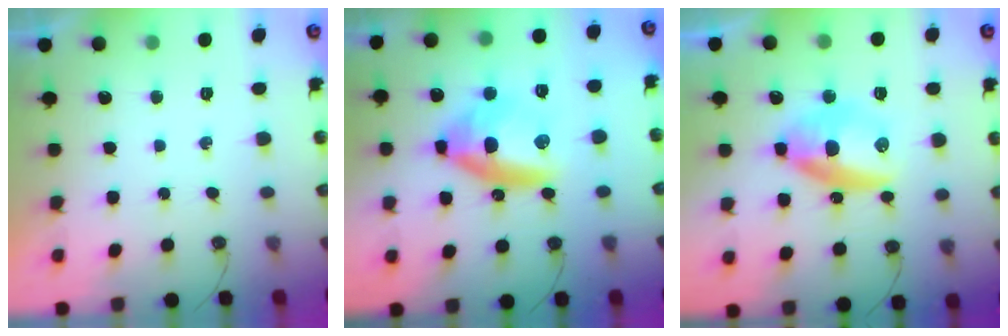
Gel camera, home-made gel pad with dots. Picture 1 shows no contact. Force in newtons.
{"total": 11.1, "press": 10.8, "slide": 2.4}
{"total": 10.1, "press": 10.0, "slide": 1.6}